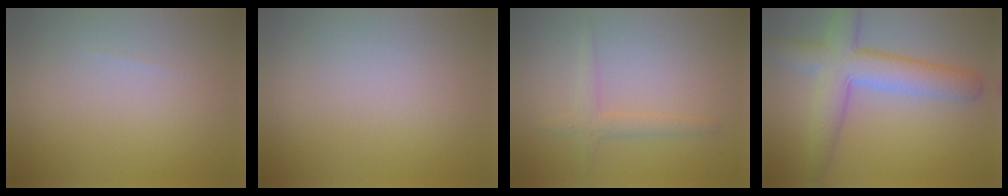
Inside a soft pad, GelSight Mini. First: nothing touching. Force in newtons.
{"total": 0.0}
{"total": 1.7, "press": 1.7, "slide": 0.0}
{"total": 6.6, "press": 6.6, "slide": 0.3}